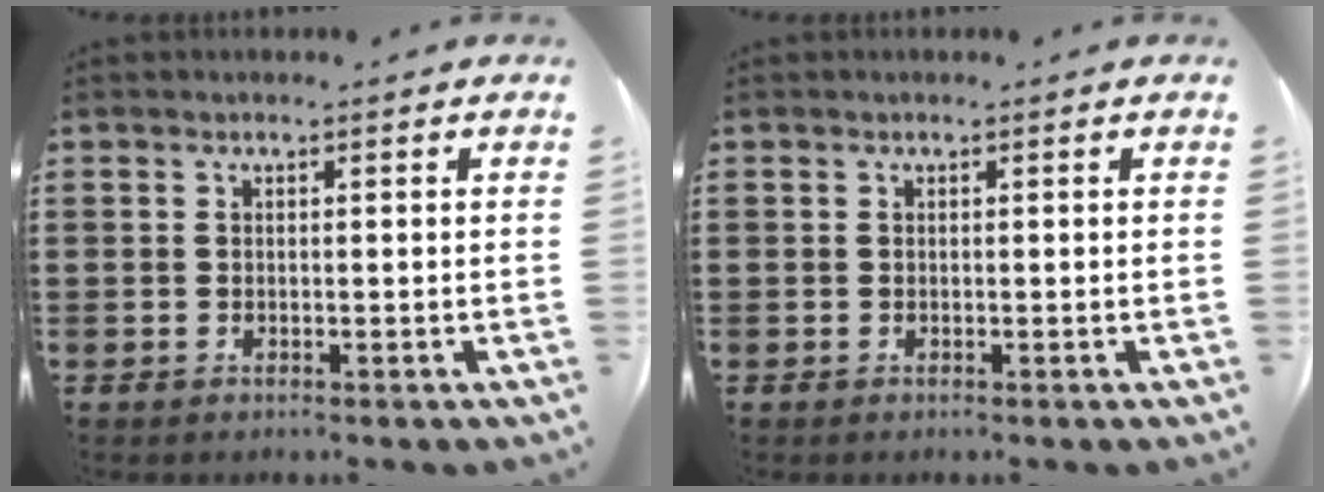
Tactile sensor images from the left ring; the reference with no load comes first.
{"total": 0.0}